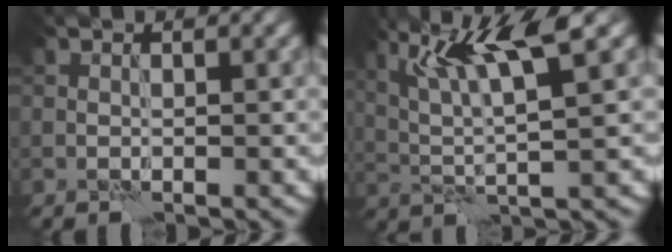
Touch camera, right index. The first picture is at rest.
{"total": 6.9, "force": [3.3, 1.1, 6.0], "torque": [-0.114, 0.006, 0.065]}